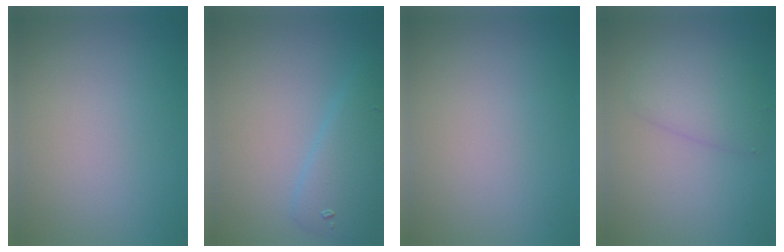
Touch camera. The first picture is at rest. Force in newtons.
{"total": 3.7, "press": 3.7, "slide": 0.2}
{"total": 0.0}
{"total": 3.0, "press": 3.0, "slide": 0.1}